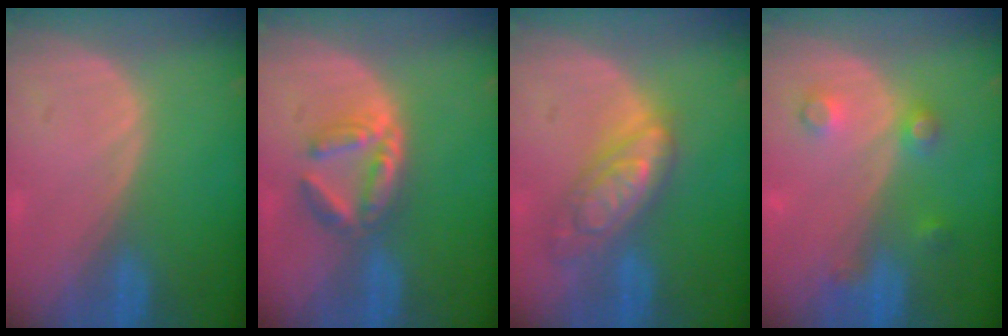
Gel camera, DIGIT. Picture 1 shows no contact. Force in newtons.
{"total": 5.3, "press": 5.3, "slide": 0.8}
{"total": 7.5, "press": 7.4, "slide": 0.6}
{"total": 4.1, "press": 3.6, "slide": 2.0}